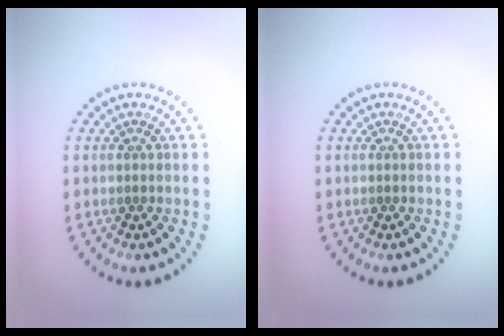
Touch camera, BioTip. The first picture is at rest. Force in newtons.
{"total": 0.0}